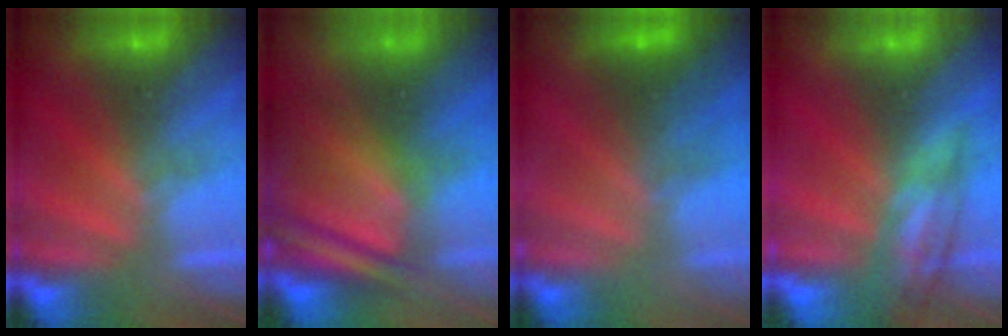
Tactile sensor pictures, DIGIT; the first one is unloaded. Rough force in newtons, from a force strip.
{"total": 8.0}
{"total": 2.1}
{"total": 2.5}